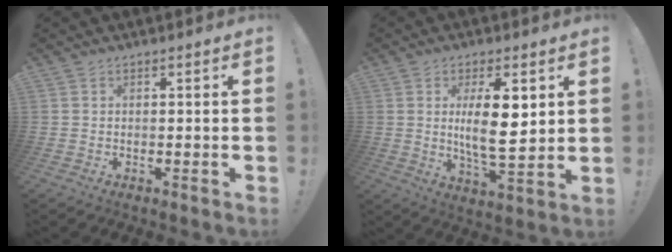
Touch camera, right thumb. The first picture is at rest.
{"total": 12.4, "force": [2.2, 3.9, 11.5], "torque": [-0.204, -0.017, 0.027]}